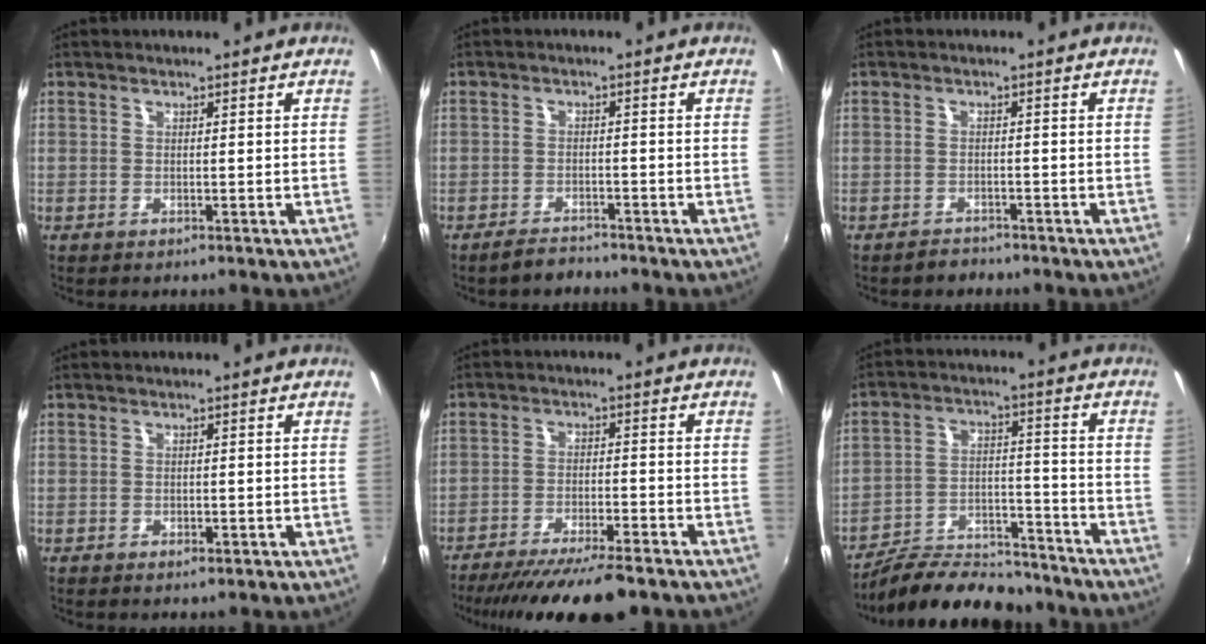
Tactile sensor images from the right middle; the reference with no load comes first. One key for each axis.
{"total": 3.0, "fx": -2.8, "fy": 0.9, "fz": 0.8, "tx": -0.029, "ty": 0.000, "tz": -0.049}
{"total": 2.1, "fx": -1.9, "fy": 0.9, "fz": 0.1, "tx": -0.009, "ty": 0.000, "tz": -0.031}
{"total": 1.3, "fx": -0.7, "fy": 0.8, "fz": 0.8, "tx": -0.013, "ty": -0.005, "tz": -0.012}
{"total": 14.5, "fx": -12.1, "fy": 2.1, "fz": 7.8, "tx": -0.156, "ty": -0.031, "tz": -0.191}
{"total": 16.5, "fx": -14.5, "fy": 5.3, "fz": 5.9, "tx": -0.119, "ty": 0.012, "tz": -0.219}